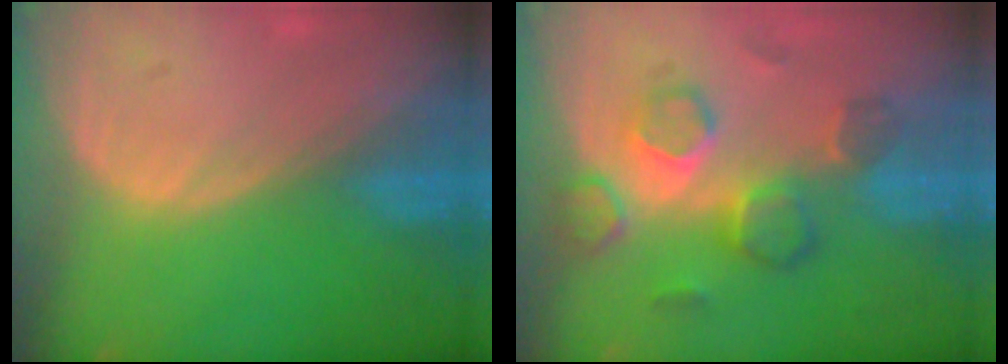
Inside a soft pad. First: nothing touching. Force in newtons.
{"total": 7.8, "press": 7.4, "slide": 2.4}